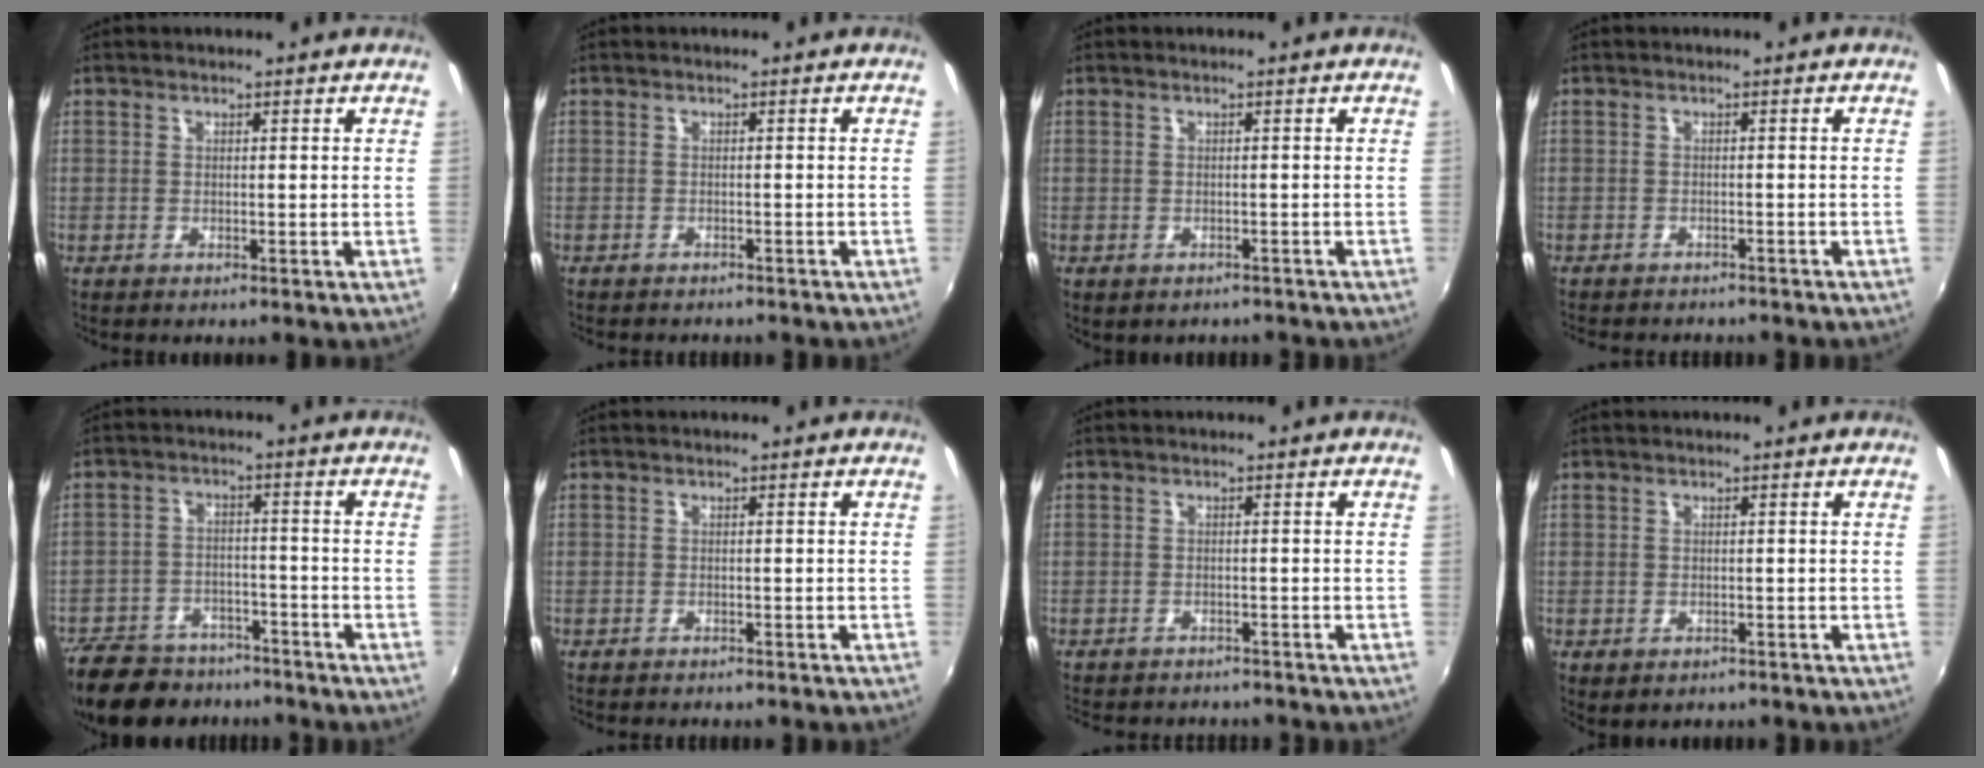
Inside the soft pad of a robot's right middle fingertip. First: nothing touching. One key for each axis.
{"total": 3.2, "fx": -2.9, "fy": 0.8, "fz": 1.0, "tx": -0.027, "ty": -0.011, "tz": -0.041}
{"total": 2.7, "fx": -2.1, "fy": 1.4, "fz": 1.1, "tx": -0.025, "ty": -0.013, "tz": -0.025}
{"total": 5.5, "fx": -5.0, "fy": 1.4, "fz": 2.0, "tx": -0.049, "ty": -0.015, "tz": -0.070}
{"total": 17.8, "fx": -14.0, "fy": 8.8, "fz": 6.6, "tx": -0.173, "ty": 0.003, "tz": -0.206}
{"total": 2.8, "fx": -2.6, "fy": 0.5, "fz": 1.0, "tx": -0.030, "ty": -0.010, "tz": -0.038}
{"total": 7.0, "fx": -6.3, "fy": 2.1, "fz": 2.1, "tx": -0.055, "ty": -0.020, "tz": -0.092}
{"total": 3.2, "fx": -1.9, "fy": 1.9, "fz": 1.8, "tx": -0.035, "ty": -0.018, "tz": -0.024}